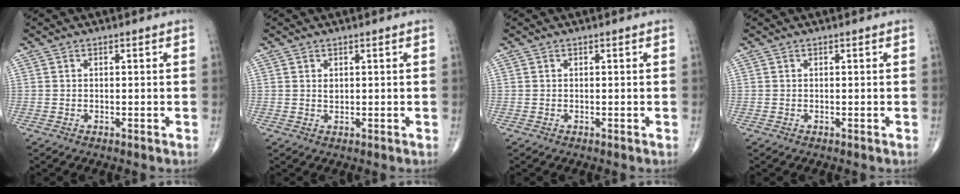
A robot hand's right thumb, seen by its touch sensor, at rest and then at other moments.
{"total": 1.0, "force": [0.4, 0.7, 0.7], "torque": [-0.008, -0.003, 0.010]}
{"total": 0.0}
{"total": 0.0}